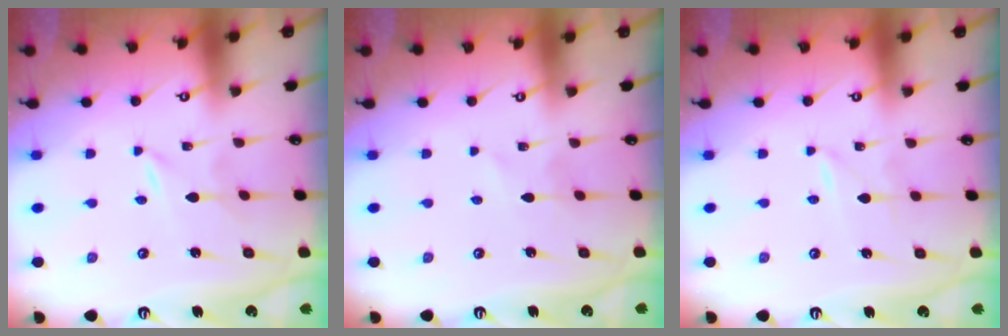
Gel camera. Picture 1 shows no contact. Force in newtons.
{"total": 0.7, "press": 0.7, "slide": 0.0}
{"total": 0.9, "press": 0.9, "slide": 0.1}